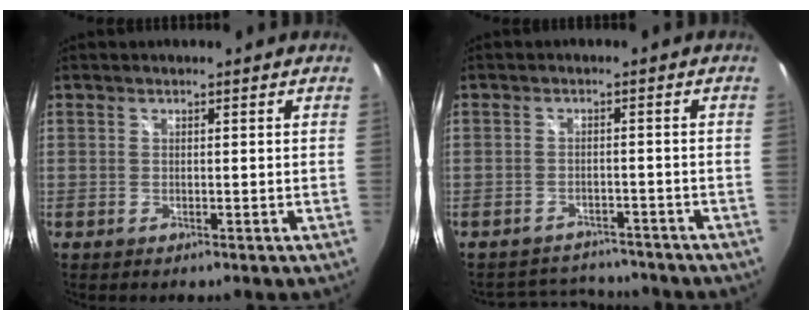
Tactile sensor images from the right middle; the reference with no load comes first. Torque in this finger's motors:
{"motor_torque": [-0.62, -0.24, -0.17, -0.03]}